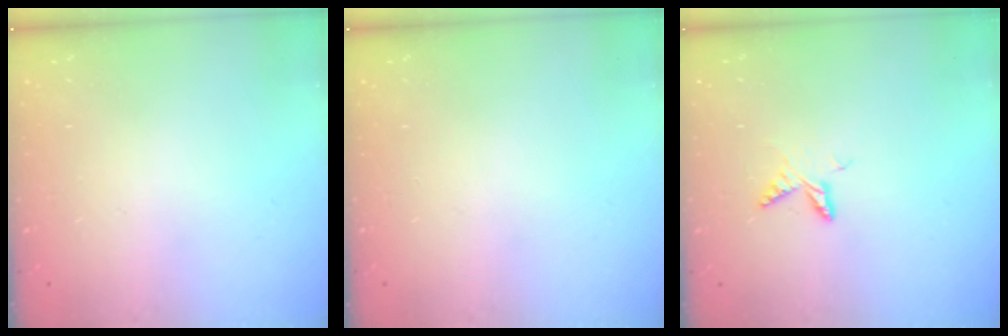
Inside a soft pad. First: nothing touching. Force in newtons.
{"total": 0.0}
{"total": 6.3, "press": 6.3, "slide": 0.8}